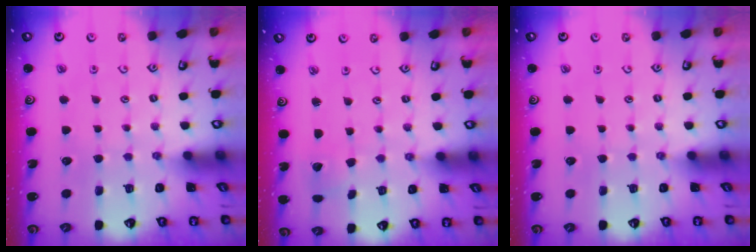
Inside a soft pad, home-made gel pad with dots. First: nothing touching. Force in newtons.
{"total": 1.8, "press": 1.7, "slide": 0.3}
{"total": 0.0}